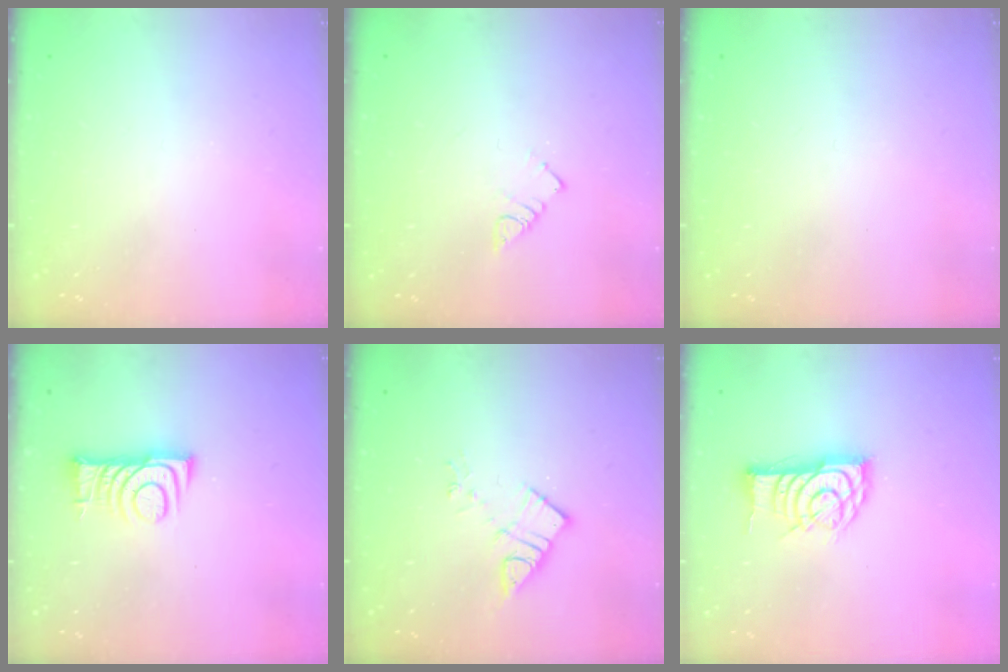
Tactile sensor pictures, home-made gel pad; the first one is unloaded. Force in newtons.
{"total": 2.9, "press": 2.9, "slide": 0.5}
{"total": 0.0}
{"total": 8.3, "press": 8.3, "slide": 0.8}
{"total": 7.9, "press": 7.9, "slide": 0.4}
{"total": 13.1, "press": 13.1, "slide": 0.5}